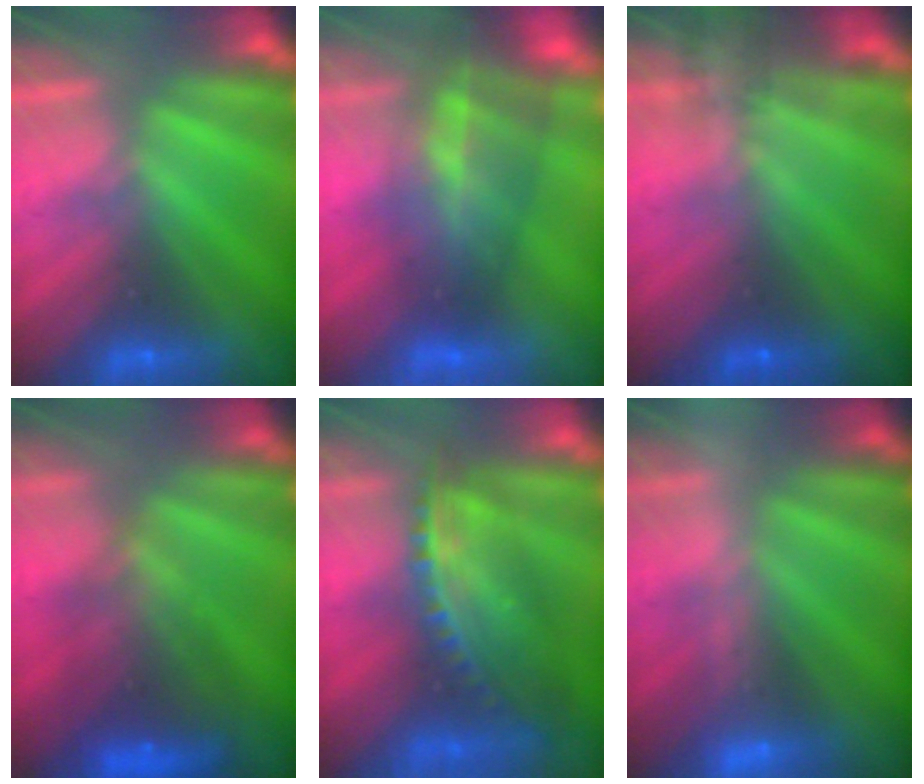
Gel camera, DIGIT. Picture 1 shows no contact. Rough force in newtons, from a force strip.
{"total": 7.7}
{"total": 5.8}
{"total": 9.8}
{"total": 7.4}
{"total": 2.3}